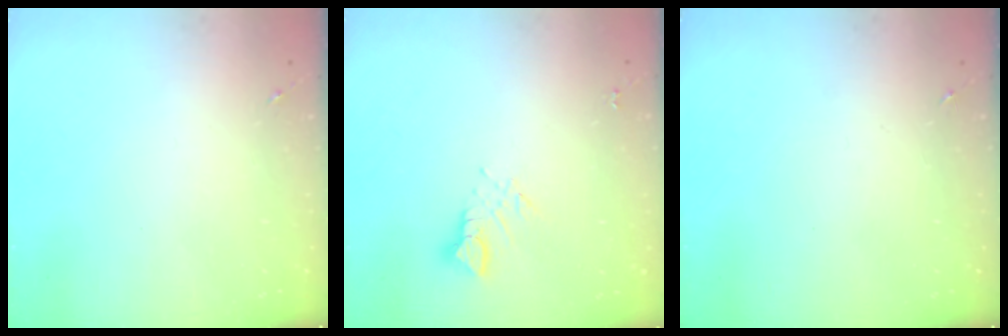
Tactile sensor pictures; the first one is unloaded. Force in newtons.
{"total": 3.8, "press": 3.8, "slide": 0.2}
{"total": 0.0}